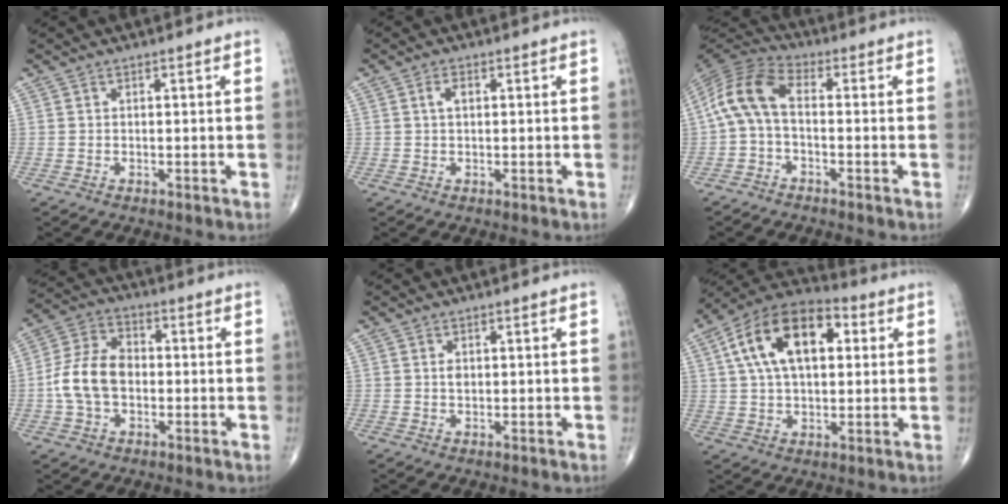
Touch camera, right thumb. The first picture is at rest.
{"total": 2.0, "force": [0.4, 1.1, 1.6], "torque": [-0.031, 0.007, 0.006]}
{"total": 9.6, "force": [-0.8, 5.0, 8.1], "torque": [-0.167, 0.030, -0.027]}
{"total": 10.6, "force": [-1.2, 7.3, 7.7], "torque": [-0.143, 0.030, -0.031]}
{"total": 1.2, "force": [0.2, 0.8, 0.9], "torque": [-0.012, 0.001, 0.003]}
{"total": 17.9, "force": [4.6, 10.1, 14.0], "torque": [-0.225, 0.021, 0.069]}